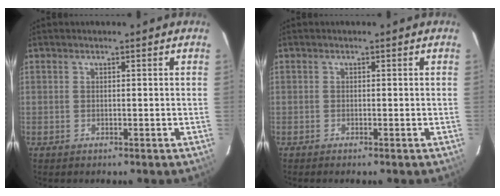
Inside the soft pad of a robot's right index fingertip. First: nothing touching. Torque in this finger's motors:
{"motor_torque": [0.07, -0.01, -0.01, 0.00]}